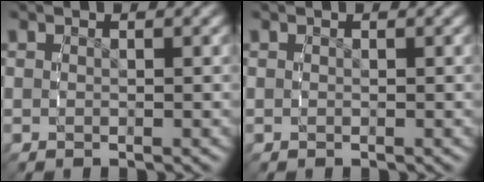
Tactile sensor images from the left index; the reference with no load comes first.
{"total": 0.0}